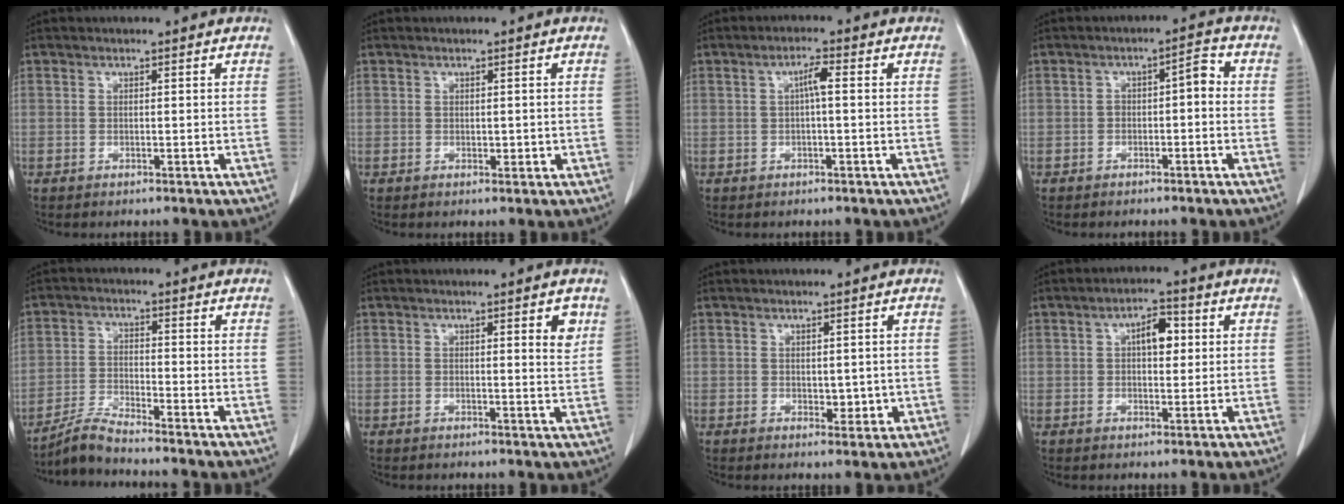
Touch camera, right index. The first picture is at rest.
{"total": 1.2, "force": [0.0, 0.8, 0.9], "torque": [-0.007, 0.001, 0.004]}
{"total": 2.5, "force": [0.3, 0.3, 2.5], "torque": [-0.046, 0.004, 0.005]}
{"total": 3.4, "force": [-0.5, 1.3, 3.1], "torque": [-0.042, 0.023, -0.007]}
{"total": 4.7, "force": [-4.4, -1.2, 1.1], "torque": [-0.031, -0.023, -0.089]}
{"total": 2.8, "force": [1.4, 0.4, 2.4], "torque": [-0.028, -0.007, 0.015]}
{"total": 2.6, "force": [0.0, 1.6, 2.0], "torque": [-0.020, -0.002, 0.009]}
{"total": 4.7, "force": [1.1, 2.1, 4.0], "torque": [-0.063, 0.011, 0.016]}